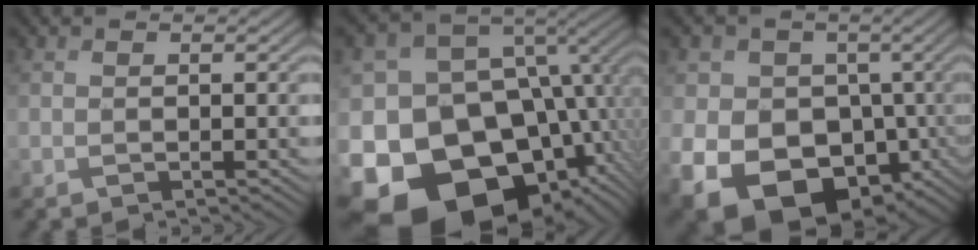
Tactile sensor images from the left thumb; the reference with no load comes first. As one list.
[{"total": 21.7, "force": [-9.1, 14.8, 13.0], "torque": [-0.291, -0.033, -0.150]}, {"total": 17.3, "force": [-5.3, 14.2, 8.5], "torque": [-0.187, -0.034, -0.096]}]